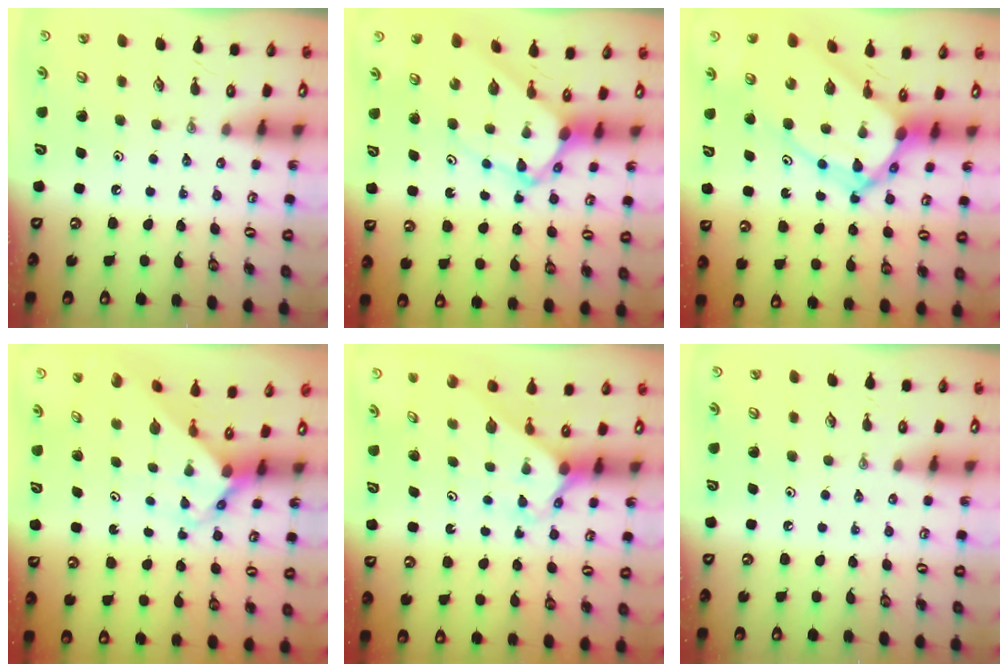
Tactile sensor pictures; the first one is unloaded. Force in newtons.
{"total": 7.3, "press": 7.3, "slide": 0.7}
{"total": 14.4, "press": 14.4, "slide": 1.4}
{"total": 3.8, "press": 3.8, "slide": 0.4}
{"total": 2.3, "press": 2.3, "slide": 0.2}
{"total": 0.0}